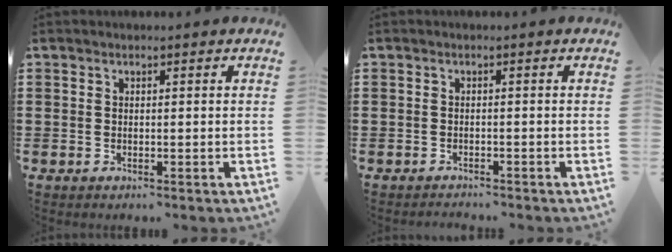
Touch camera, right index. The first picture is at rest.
{"total": 1.1, "force": [-1.1, 0.1, -0.2], "torque": [0.000, 0.002, -0.023]}